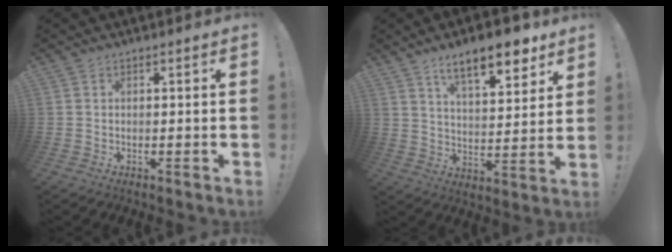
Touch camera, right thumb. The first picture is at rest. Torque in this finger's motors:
{"motor_torque": [0.31, 2.03, 0.38, 0.61, 0.04]}